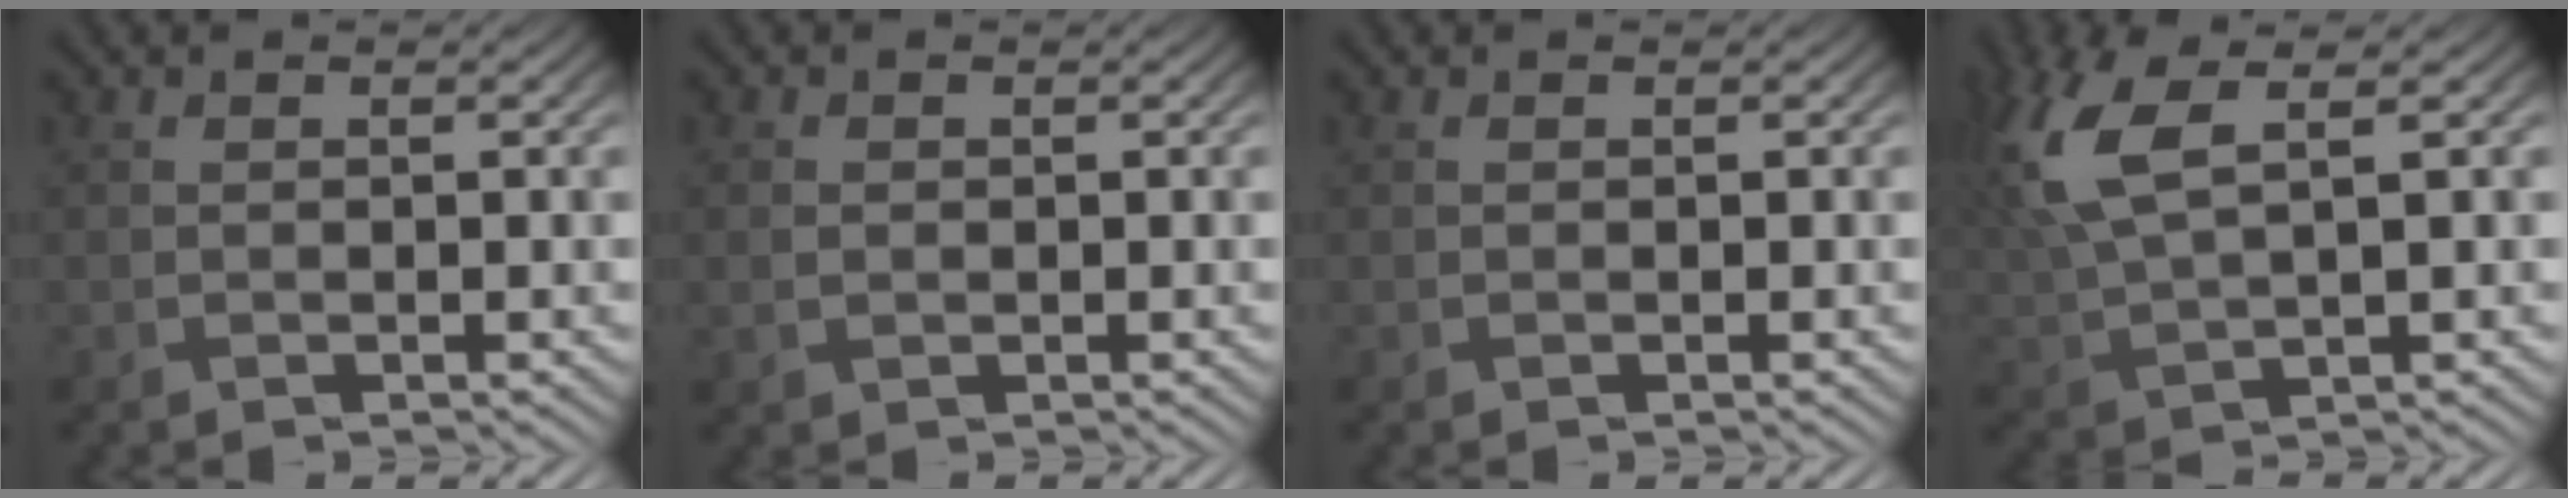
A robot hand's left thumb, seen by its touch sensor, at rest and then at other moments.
{"total": 1.1, "force": [-0.1, 0.9, 0.6], "torque": [-0.018, -0.005, 0.000]}
{"total": 0.0}
{"total": 9.0, "force": [3.2, 3.5, 7.6], "torque": [-0.205, 0.013, 0.065]}